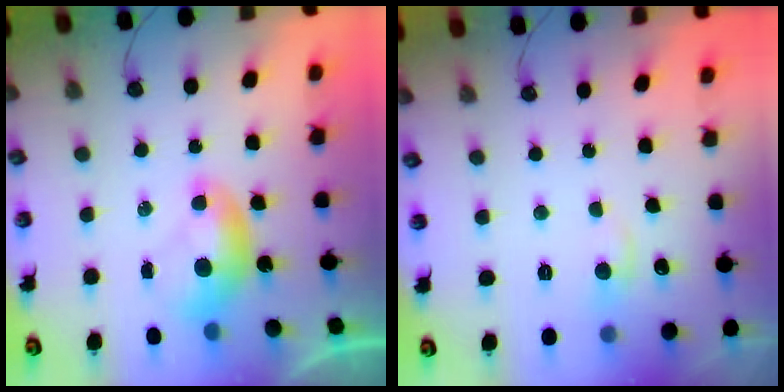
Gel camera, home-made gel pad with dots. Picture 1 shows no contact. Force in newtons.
{"total": 1.7, "press": 1.4, "slide": 0.9}